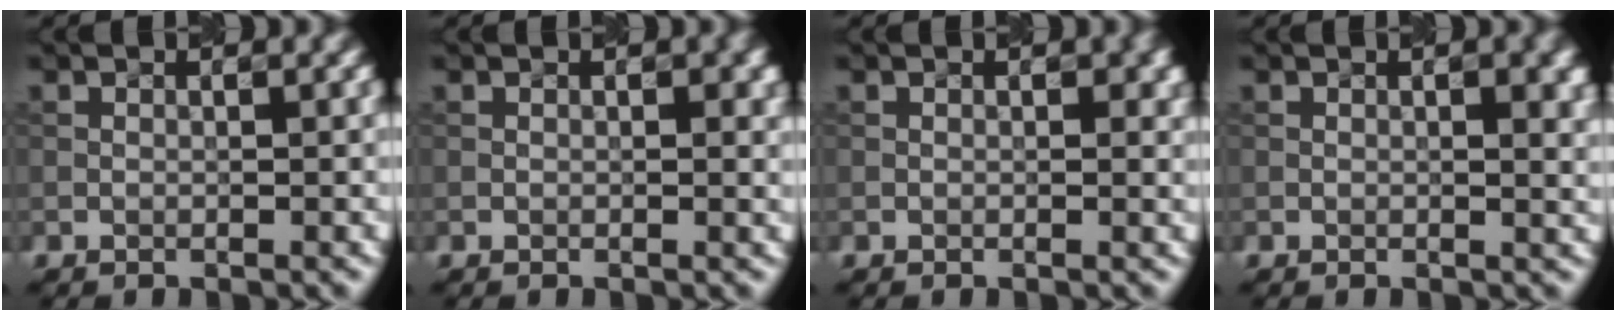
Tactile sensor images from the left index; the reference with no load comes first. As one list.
[{"total": 1.1, "force": [0.2, 0.3, 1.0], "torque": [-0.008, 0.002, 0.008]}, {"total": 1.0, "force": [0.3, 0.3, 0.9], "torque": [-0.008, 0.003, 0.010]}, {"total": 3.7, "force": [0.9, 1.5, 3.2], "torque": [-0.022, 0.012, 0.015]}]